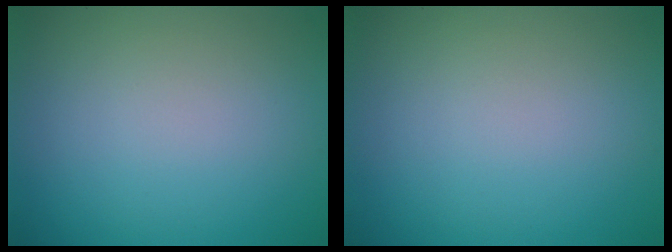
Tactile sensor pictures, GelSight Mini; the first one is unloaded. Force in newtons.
{"total": 0.0}